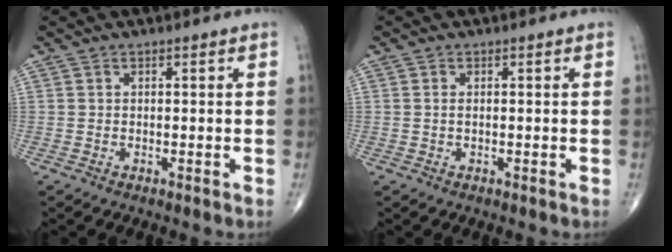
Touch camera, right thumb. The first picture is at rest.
{"total": 0.6, "force": [0.0, 0.2, 0.5], "torque": [-0.012, -0.001, 0.001]}